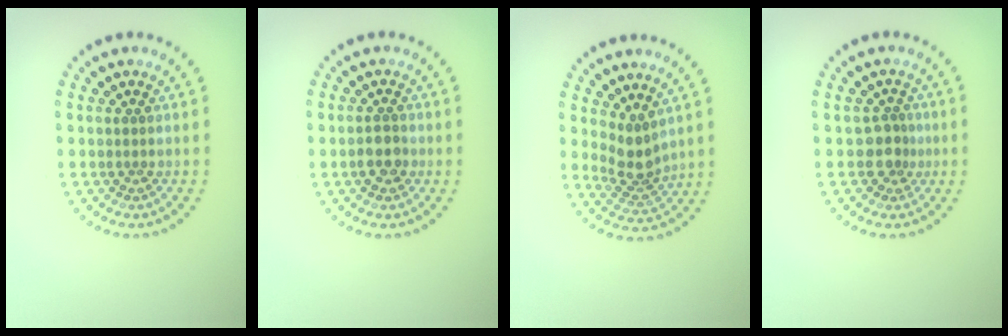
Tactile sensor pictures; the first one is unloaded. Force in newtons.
{"total": 2.1, "press": 2.0, "slide": 0.6}
{"total": 2.8, "press": 2.2, "slide": 1.8}
{"total": 2.2, "press": 1.7, "slide": 1.3}